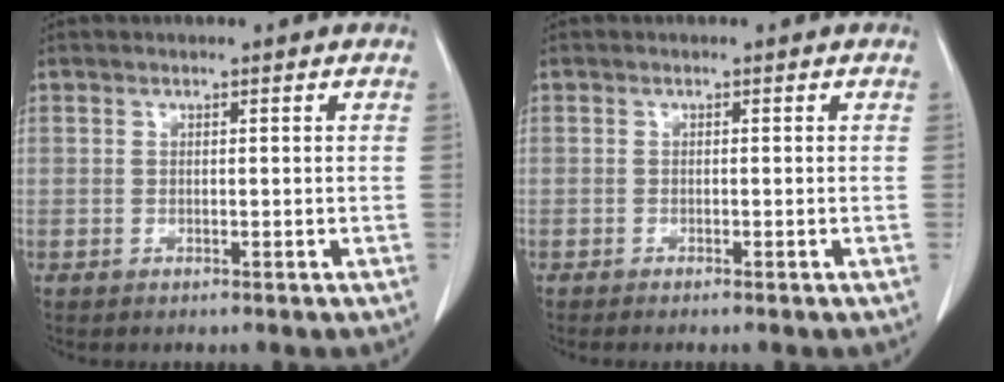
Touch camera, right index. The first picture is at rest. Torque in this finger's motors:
{"motor_torque": [-0.09, 0.12, -0.04, -0.01]}